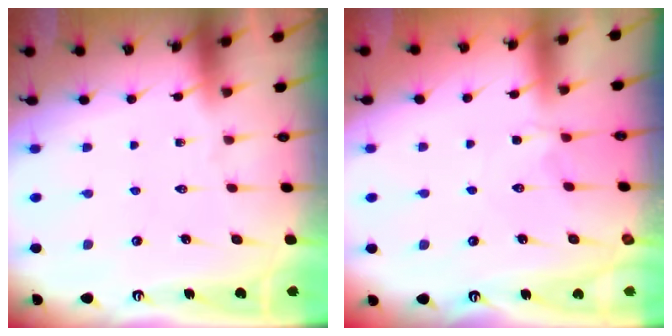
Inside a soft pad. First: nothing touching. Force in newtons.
{"total": 1.6, "press": 1.6, "slide": 0.4}